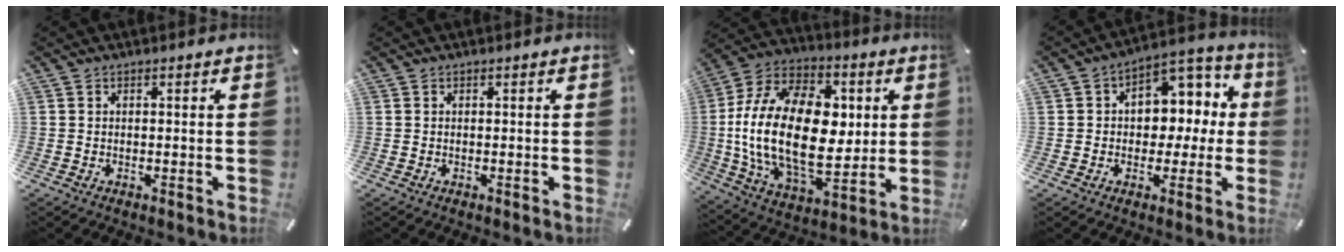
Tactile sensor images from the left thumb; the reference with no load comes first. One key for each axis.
{"total": 0.0}
{"total": 26.9, "fx": 1.2, "fy": 16.9, "fz": 21.0, "tx": -0.421, "ty": -0.011, "tz": 0.022}
{"total": 9.0, "fx": 0.8, "fy": 7.7, "fz": 4.6, "tx": -0.050, "ty": -0.012, "tz": 0.013}